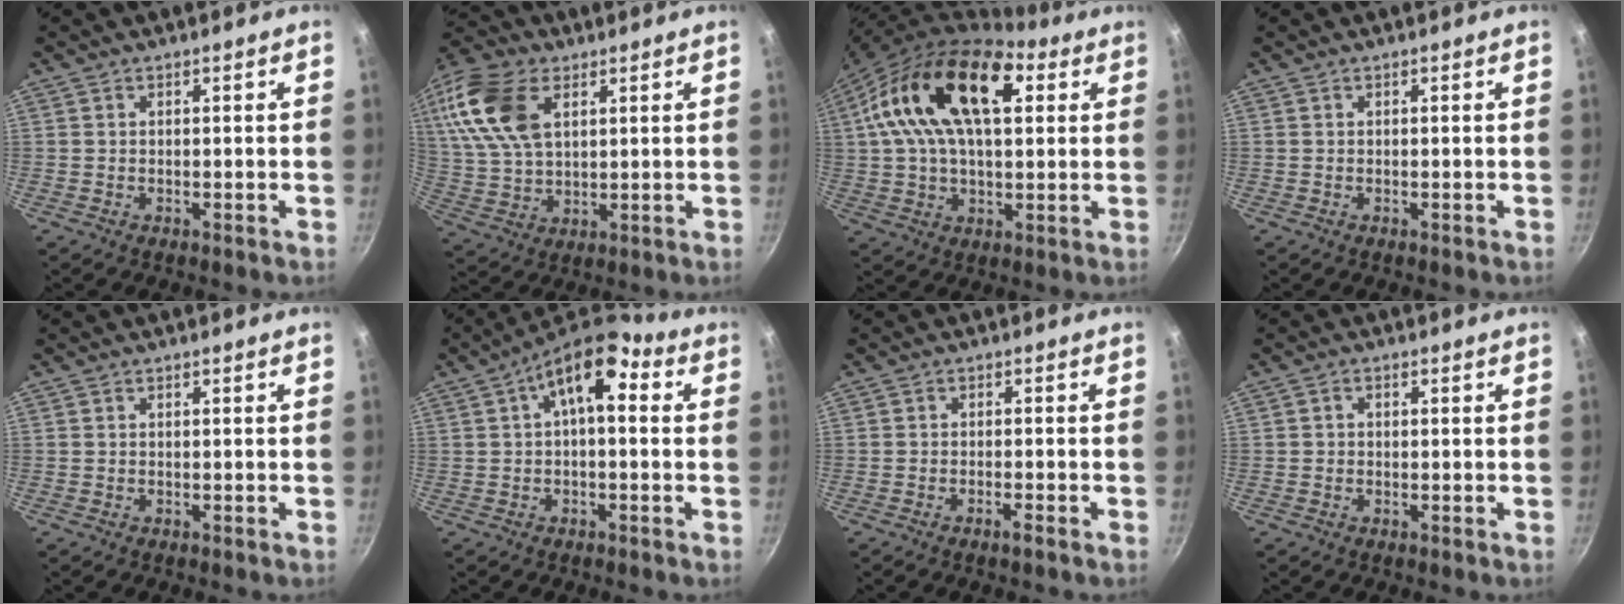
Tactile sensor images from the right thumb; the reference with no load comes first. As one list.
[{"total": 18.5, "force": [6.9, 11.3, 12.9], "torque": [-0.264, 0.000, 0.132]}, {"total": 22.0, "force": [6.2, 12.1, 17.3], "torque": [-0.298, 0.017, 0.089]}, {"total": 0.0}, {"total": 0.0}, {"total": 10.8, "force": [2.9, 5.3, 8.9], "torque": [-0.125, 0.028, 0.033]}, {"total": 1.6, "force": [-1.1, 0.0, 1.2], "torque": [-0.029, 0.010, -0.019]}, {"total": 0.9, "force": [-0.1, 0.8, 0.4], "torque": [-0.007, 0.005, -0.002]}]